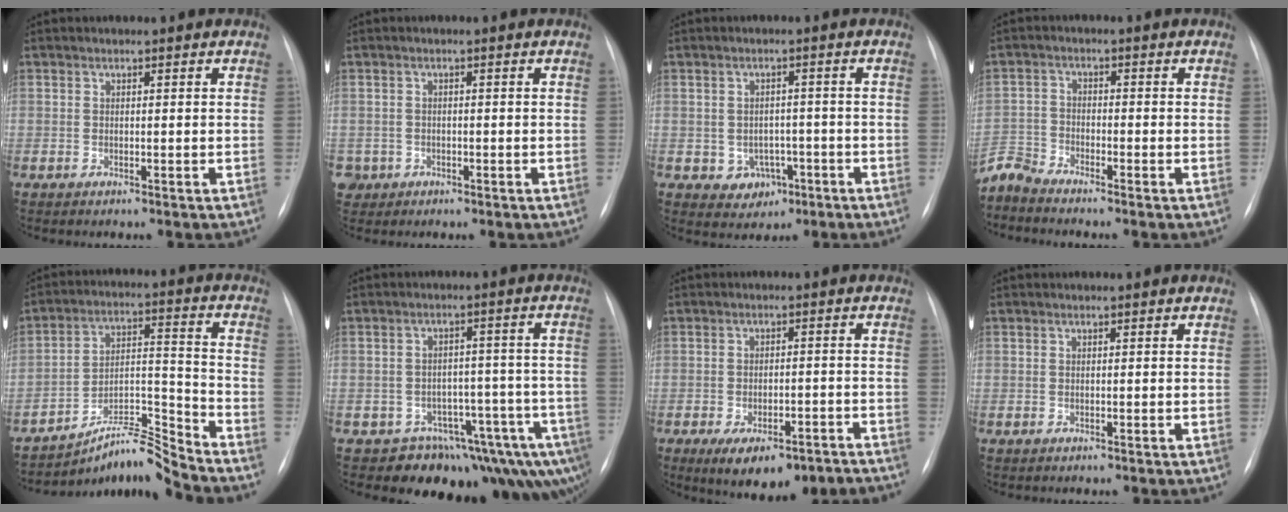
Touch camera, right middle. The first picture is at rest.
{"total": 2.7, "force": [-1.1, 2.5, -0.1], "torque": [0.003, 0.009, -0.018]}
{"total": 4.4, "force": [-1.7, 3.8, 1.5], "torque": [-0.014, 0.012, -0.012]}
{"total": 4.5, "force": [-4.5, -0.1, 0.1], "torque": [-0.007, -0.008, -0.089]}
{"total": 8.7, "force": [-8.5, -1.3, 1.7], "torque": [-0.031, 0.043, -0.144]}
{"total": 12.9, "force": [-9.8, 6.1, 5.8], "torque": [-0.025, 0.059, -0.115]}
{"total": 11.3, "force": [-8.2, 3.9, 6.8], "torque": [-0.088, 0.005, -0.112]}
{"total": 0.0}